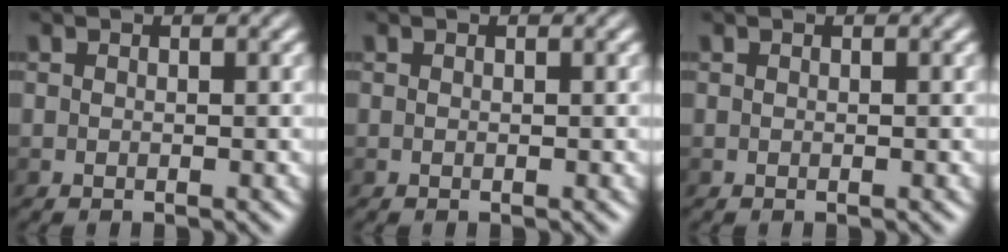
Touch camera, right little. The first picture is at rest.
{"total": 0.0}
{"total": 0.0}